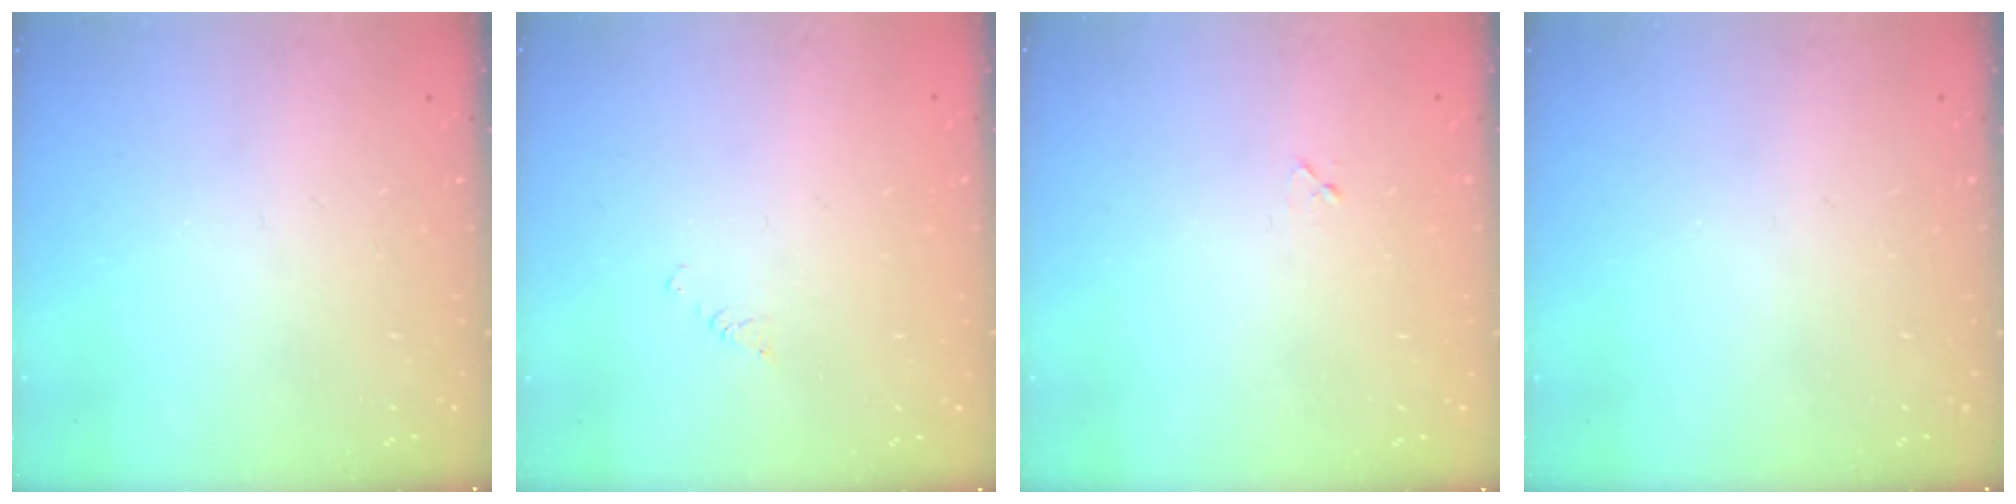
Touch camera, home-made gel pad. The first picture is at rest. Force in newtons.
{"total": 2.0, "press": 2.0, "slide": 0.3}
{"total": 2.2, "press": 2.2, "slide": 0.1}
{"total": 0.0}